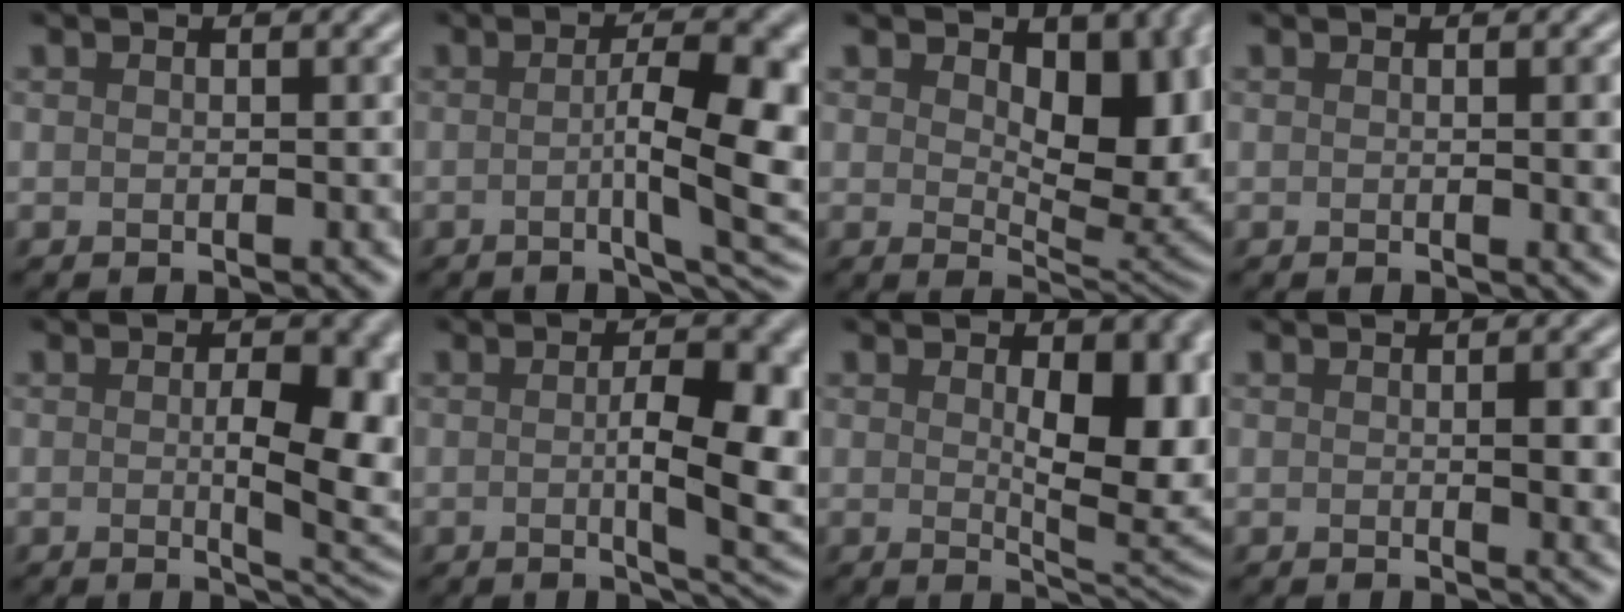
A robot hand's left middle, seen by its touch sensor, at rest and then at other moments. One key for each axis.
{"total": 8.5, "fx": -0.4, "fy": 2.2, "fz": 8.2, "tx": -0.105, "ty": -0.001, "tz": -0.003}
{"total": 8.1, "fx": 2.0, "fy": 4.6, "fz": 6.4, "tx": -0.097, "ty": -0.013, "tz": 0.033}
{"total": 1.7, "fx": 0.2, "fy": 0.4, "fz": 1.7, "tx": -0.018, "ty": 0.000, "tz": 0.000}
{"total": 6.5, "fx": -0.2, "fy": 2.3, "fz": 6.1, "tx": -0.077, "ty": -0.010, "tz": 0.005}
{"total": 7.1, "fx": -0.3, "fy": 2.0, "fz": 6.8, "tx": -0.097, "ty": -0.008, "tz": 0.001}
{"total": 7.7, "fx": 0.9, "fy": 3.4, "fz": 6.9, "tx": -0.096, "ty": -0.012, "tz": 0.024}
{"total": 2.7, "fx": 0.1, "fy": 0.6, "fz": 2.6, "tx": -0.035, "ty": -0.004, "tz": 0.003}